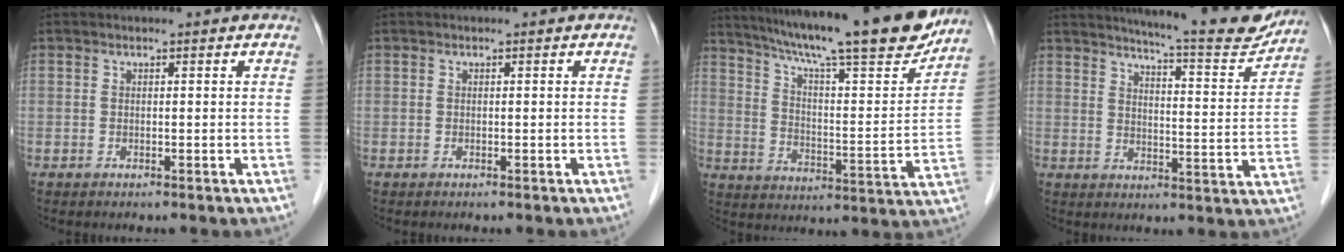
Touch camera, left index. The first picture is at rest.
{"total": 0.0}
{"total": 24.3, "force": [20.3, 1.9, 13.1], "torque": [-0.216, -0.020, 0.291]}
{"total": 14.7, "force": [13.7, 0.9, 5.3], "torque": [-0.077, -0.040, 0.170]}